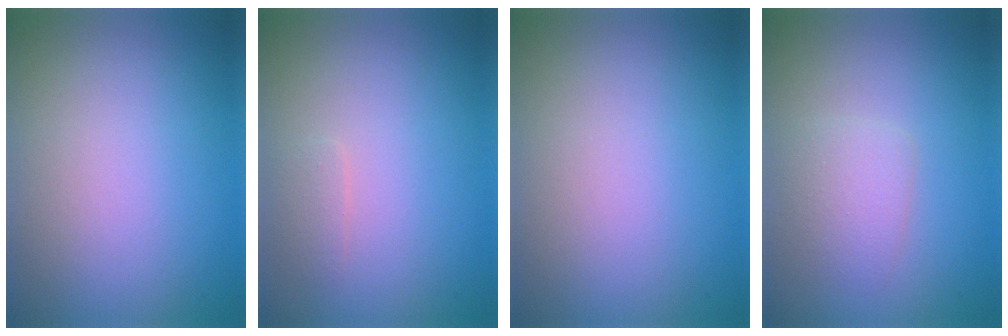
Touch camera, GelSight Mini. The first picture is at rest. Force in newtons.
{"total": 0.8, "press": 0.8, "slide": 0.0}
{"total": 0.0}
{"total": 2.0, "press": 2.0, "slide": 0.0}